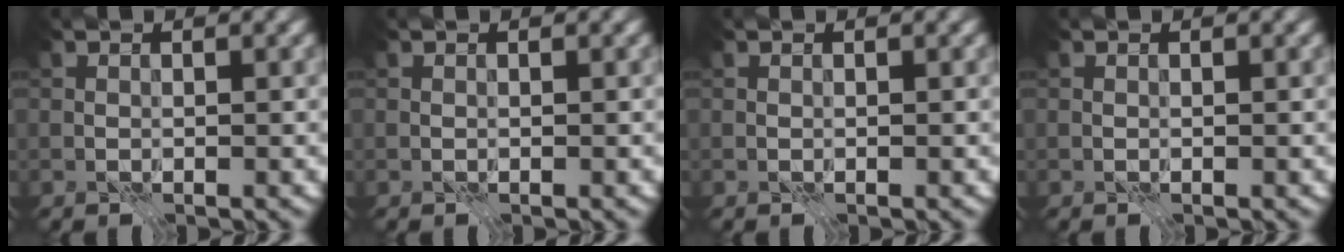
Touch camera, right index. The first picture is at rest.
{"total": 0.0}
{"total": 0.0}
{"total": 0.0}